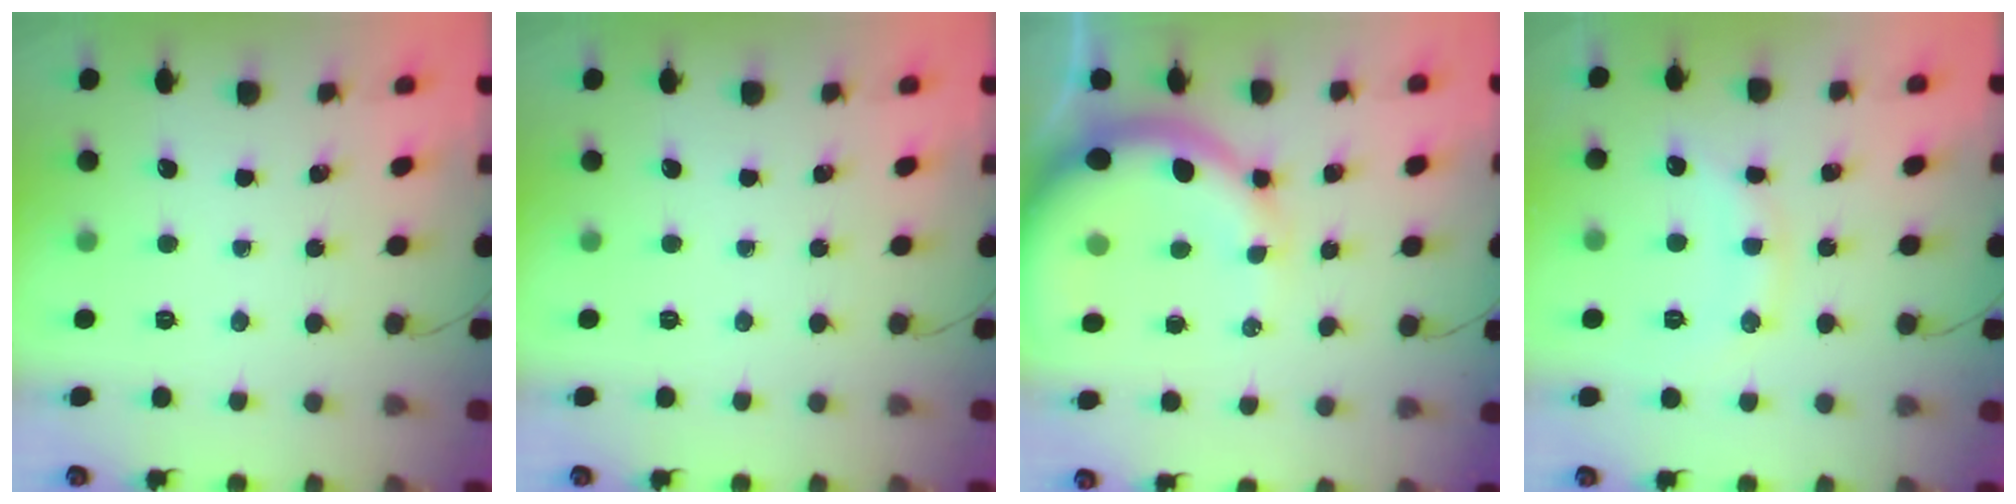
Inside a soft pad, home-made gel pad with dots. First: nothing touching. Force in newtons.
{"total": 0.0}
{"total": 11.6, "press": 11.4, "slide": 2.2}
{"total": 12.2, "press": 12.1, "slide": 0.7}